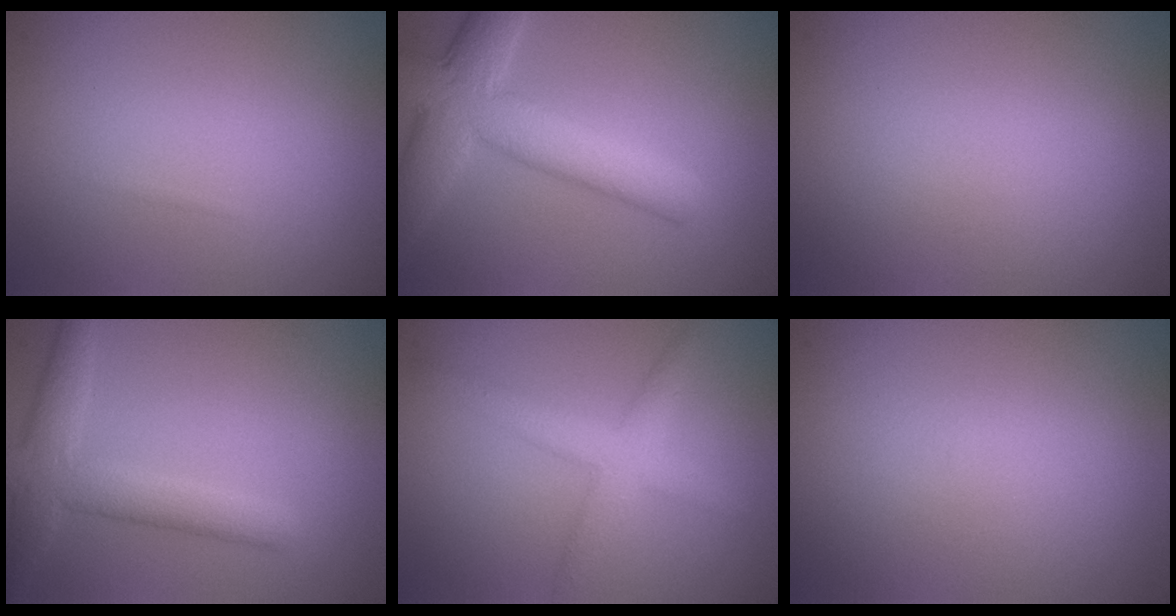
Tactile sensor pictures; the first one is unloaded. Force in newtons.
{"total": 7.1, "press": 7.1, "slide": 0.1}
{"total": 0.0}
{"total": 4.4, "press": 4.4, "slide": 0.2}
{"total": 3.0, "press": 3.0, "slide": 0.1}
{"total": 0.0}